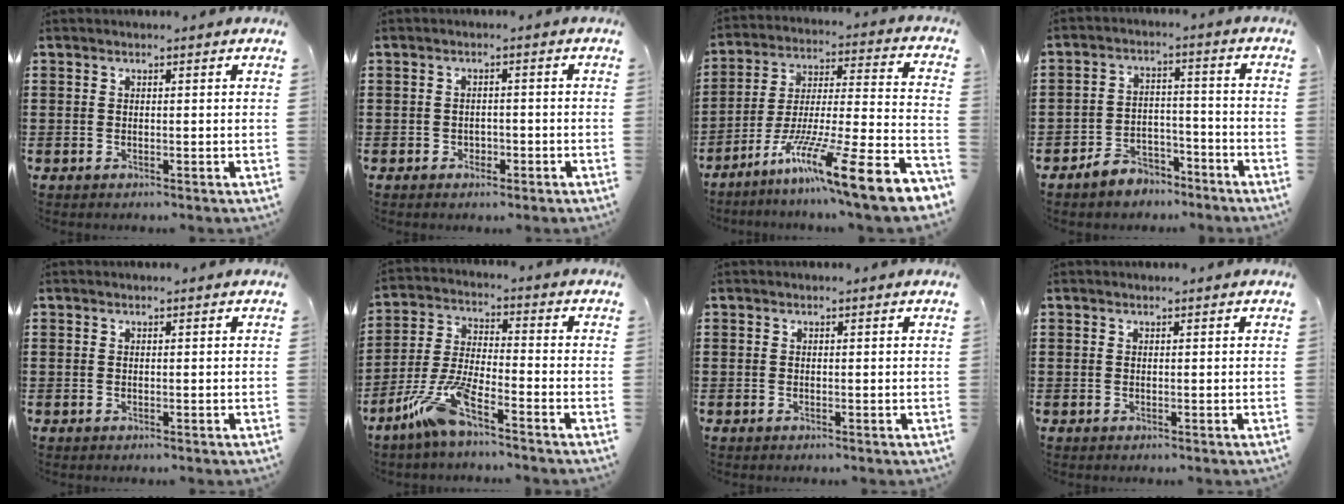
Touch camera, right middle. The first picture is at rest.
{"total": 1.4, "force": [-1.0, 0.9, 0.5], "torque": [-0.014, -0.001, -0.021]}
{"total": 14.2, "force": [-9.7, 0.1, 10.4], "torque": [-0.166, 0.006, -0.177]}
{"total": 4.9, "force": [-4.6, 1.8, 0.4], "torque": [-0.011, 0.013, -0.092]}
{"total": 0.0}
{"total": 9.4, "force": [-6.4, 1.1, 6.8], "torque": [-0.168, -0.014, -0.130]}
{"total": 0.0}
{"total": 0.0}